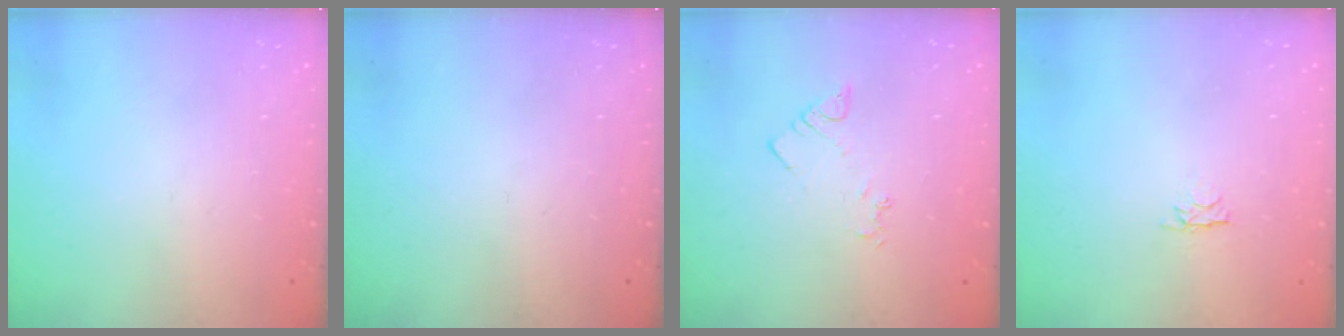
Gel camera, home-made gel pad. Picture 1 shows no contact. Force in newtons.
{"total": 0.0}
{"total": 2.3, "press": 2.3, "slide": 0.3}
{"total": 2.8, "press": 2.7, "slide": 0.4}